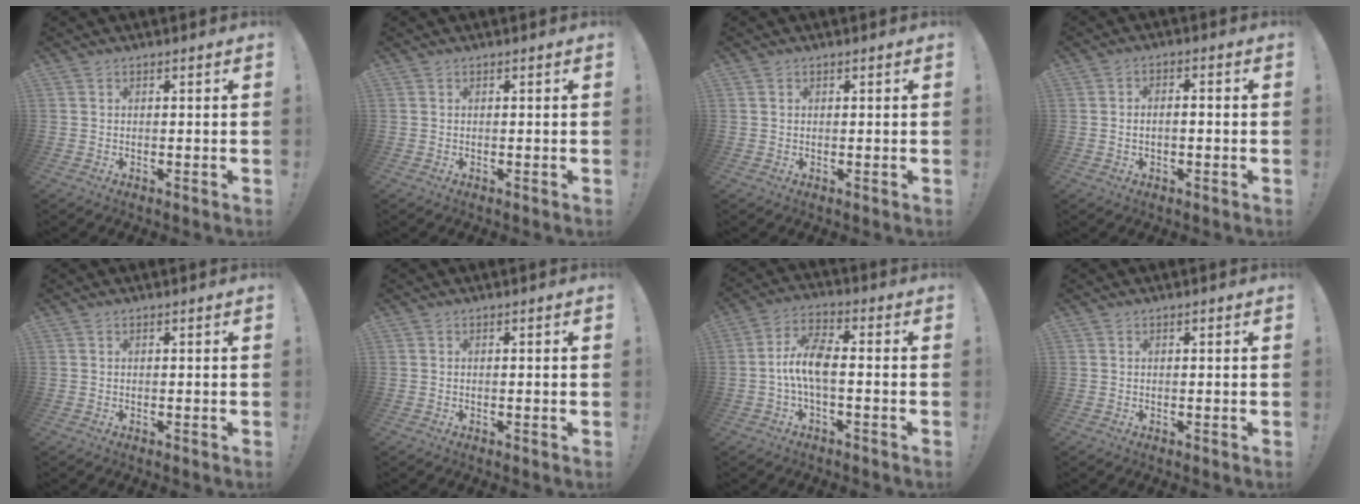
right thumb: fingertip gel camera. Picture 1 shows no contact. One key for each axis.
{"total": 0.0}
{"total": 0.9, "fx": 0.6, "fy": 0.6, "fz": 0.2, "tx": -0.004, "ty": 0.000, "tz": 0.012}
{"total": 2.4, "fx": -0.9, "fy": 1.3, "fz": 1.8, "tx": -0.033, "ty": 0.007, "tz": -0.015}
{"total": 0.0}
{"total": 0.7, "fx": 0.1, "fy": -0.2, "fz": 0.7, "tx": -0.006, "ty": -0.004, "tz": 0.000}
{"total": 9.5, "fx": -1.1, "fy": 3.6, "fz": 8.8, "tx": -0.183, "ty": 0.000, "tz": -0.023}
{"total": 0.0}